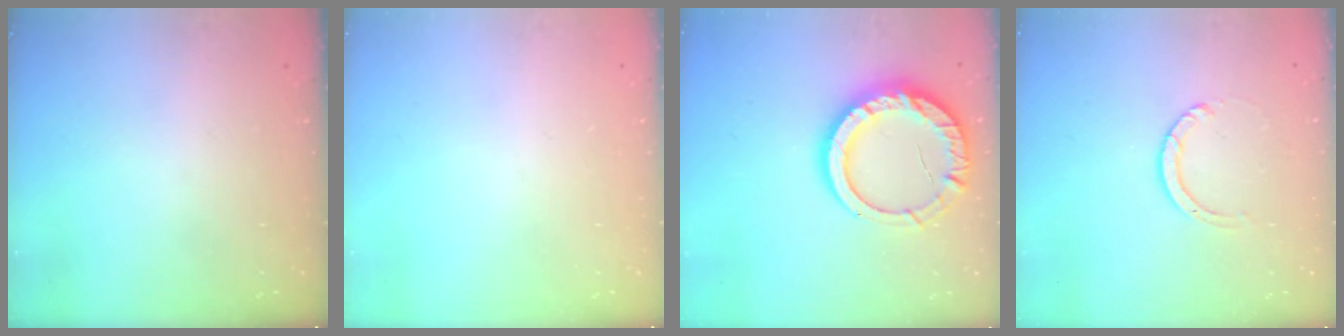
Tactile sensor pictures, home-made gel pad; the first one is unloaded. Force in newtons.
{"total": 0.0}
{"total": 16.2, "press": 16.0, "slide": 2.1}
{"total": 3.6, "press": 3.6, "slide": 0.3}